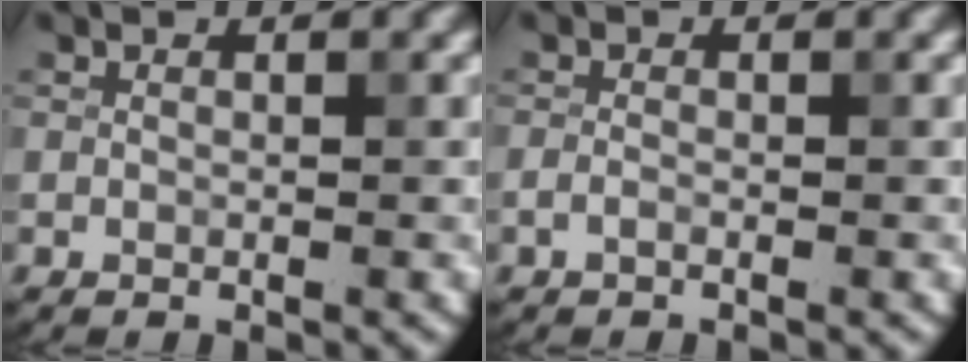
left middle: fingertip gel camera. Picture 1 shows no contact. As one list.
[{"total": 0.7, "force": [-0.4, 0.2, 0.5], "torque": [-0.011, 0.002, -0.011]}]